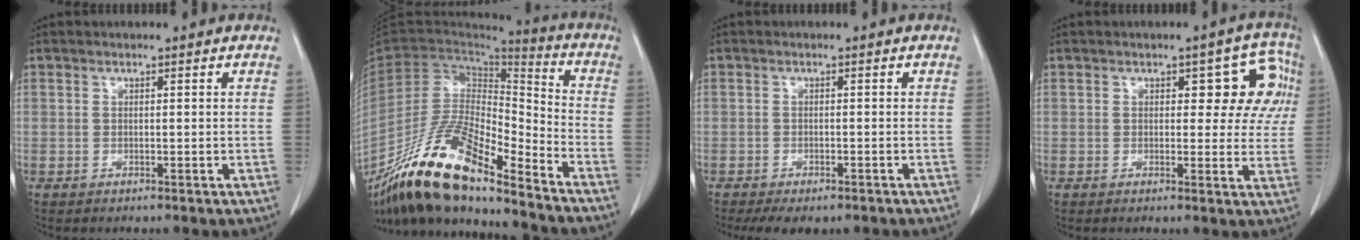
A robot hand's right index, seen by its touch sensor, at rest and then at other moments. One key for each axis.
{"total": 22.6, "fx": -17.5, "fy": 4.3, "fz": 13.6, "tx": -0.274, "ty": -0.018, "tz": -0.322}
{"total": 5.7, "fx": -4.3, "fy": 2.7, "fz": 2.5, "tx": -0.027, "ty": -0.003, "tz": -0.056}
{"total": 7.8, "fx": 1.9, "fy": 4.1, "fz": 6.4, "tx": -0.050, "ty": 0.027, "tz": 0.021}